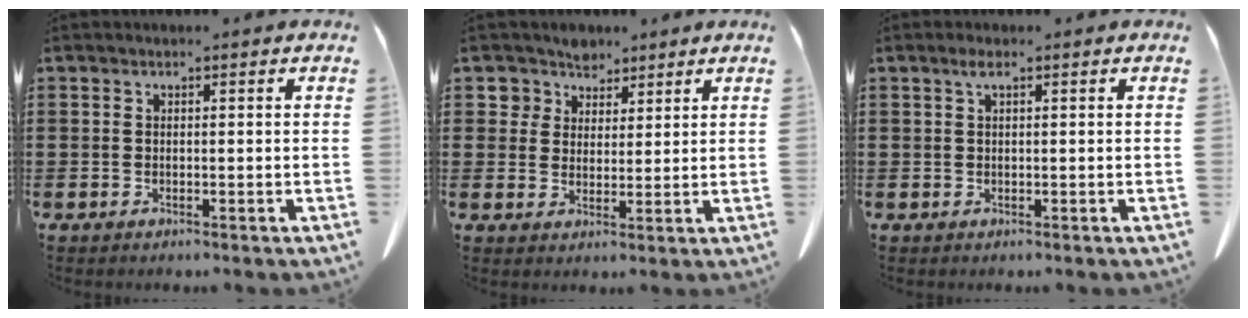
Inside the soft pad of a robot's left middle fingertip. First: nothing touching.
{"total": 4.4, "force": [3.1, 3.1, 0.3], "torque": [-0.029, 0.003, 0.056]}
{"total": 1.5, "force": [0.6, 0.3, 1.3], "torque": [-0.028, 0.005, 0.009]}